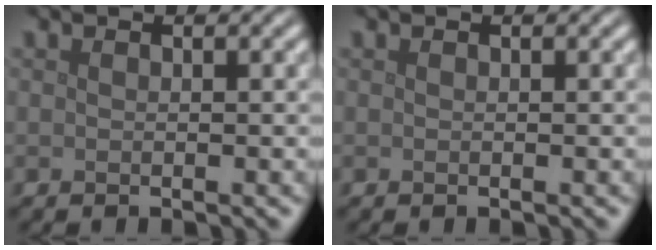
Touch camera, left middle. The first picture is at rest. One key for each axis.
{"total": 0.0}